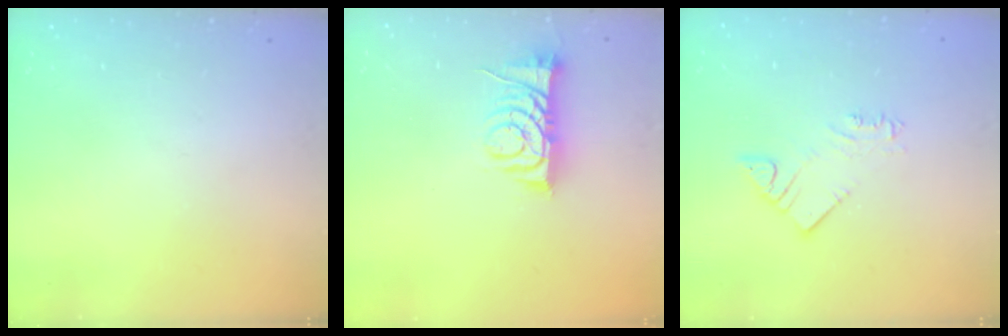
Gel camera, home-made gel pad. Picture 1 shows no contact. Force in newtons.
{"total": 8.2, "press": 8.2, "slide": 0.2}
{"total": 3.4, "press": 3.4, "slide": 0.2}